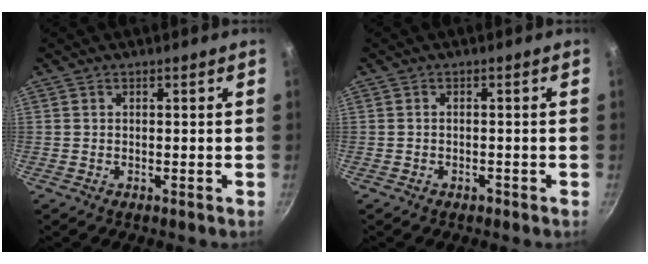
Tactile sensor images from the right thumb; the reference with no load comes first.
{"total": 1.0, "force": [-0.7, 0.5, 0.4], "torque": [-0.007, 0.008, -0.008]}